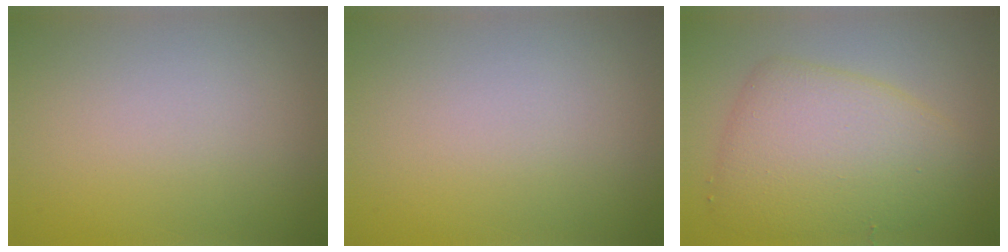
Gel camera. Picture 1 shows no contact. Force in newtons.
{"total": 0.0}
{"total": 6.5, "press": 6.5, "slide": 0.0}